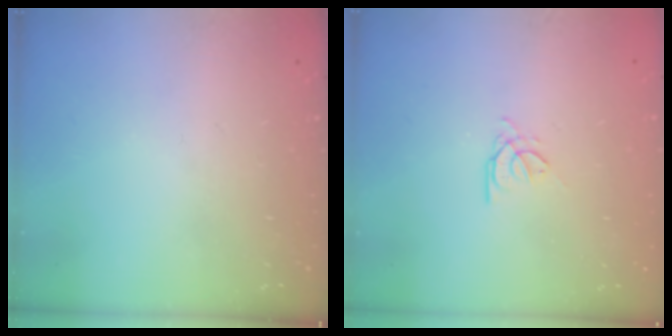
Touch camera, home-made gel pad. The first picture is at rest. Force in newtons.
{"total": 0.7, "press": 0.6, "slide": 0.3}